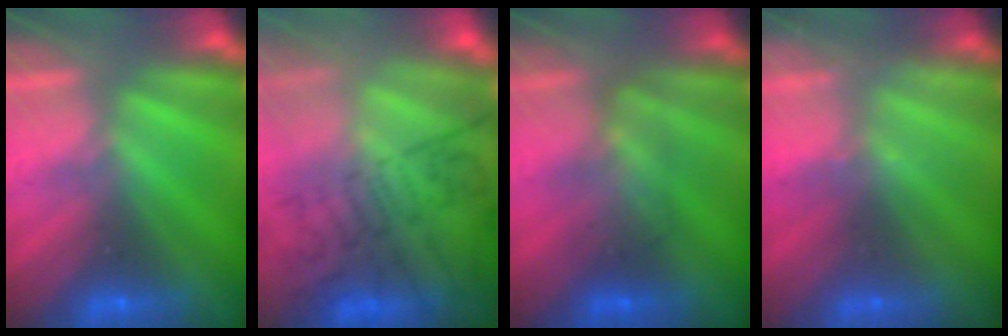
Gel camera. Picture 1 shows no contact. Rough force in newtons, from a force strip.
{"total": 8.9}
{"total": 2.3}
{"total": 2.3}